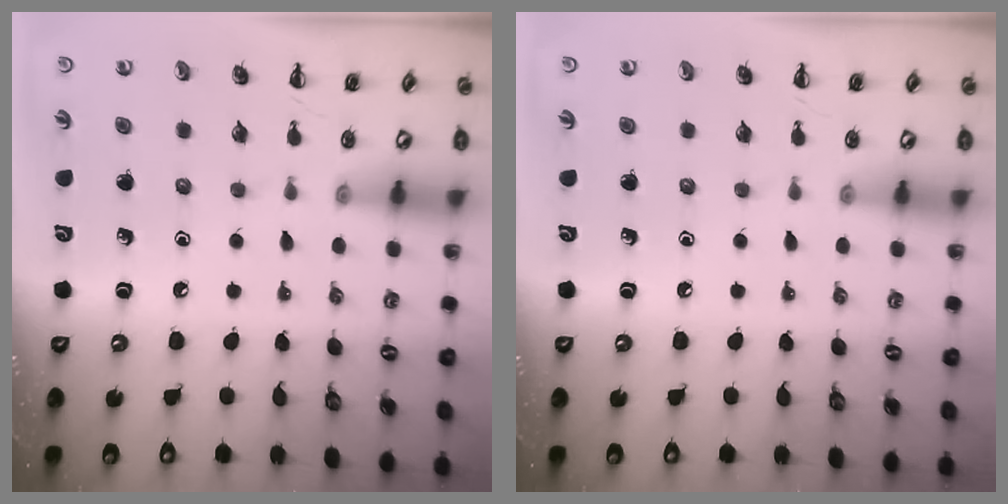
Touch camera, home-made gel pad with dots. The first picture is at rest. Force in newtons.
{"total": 0.0}